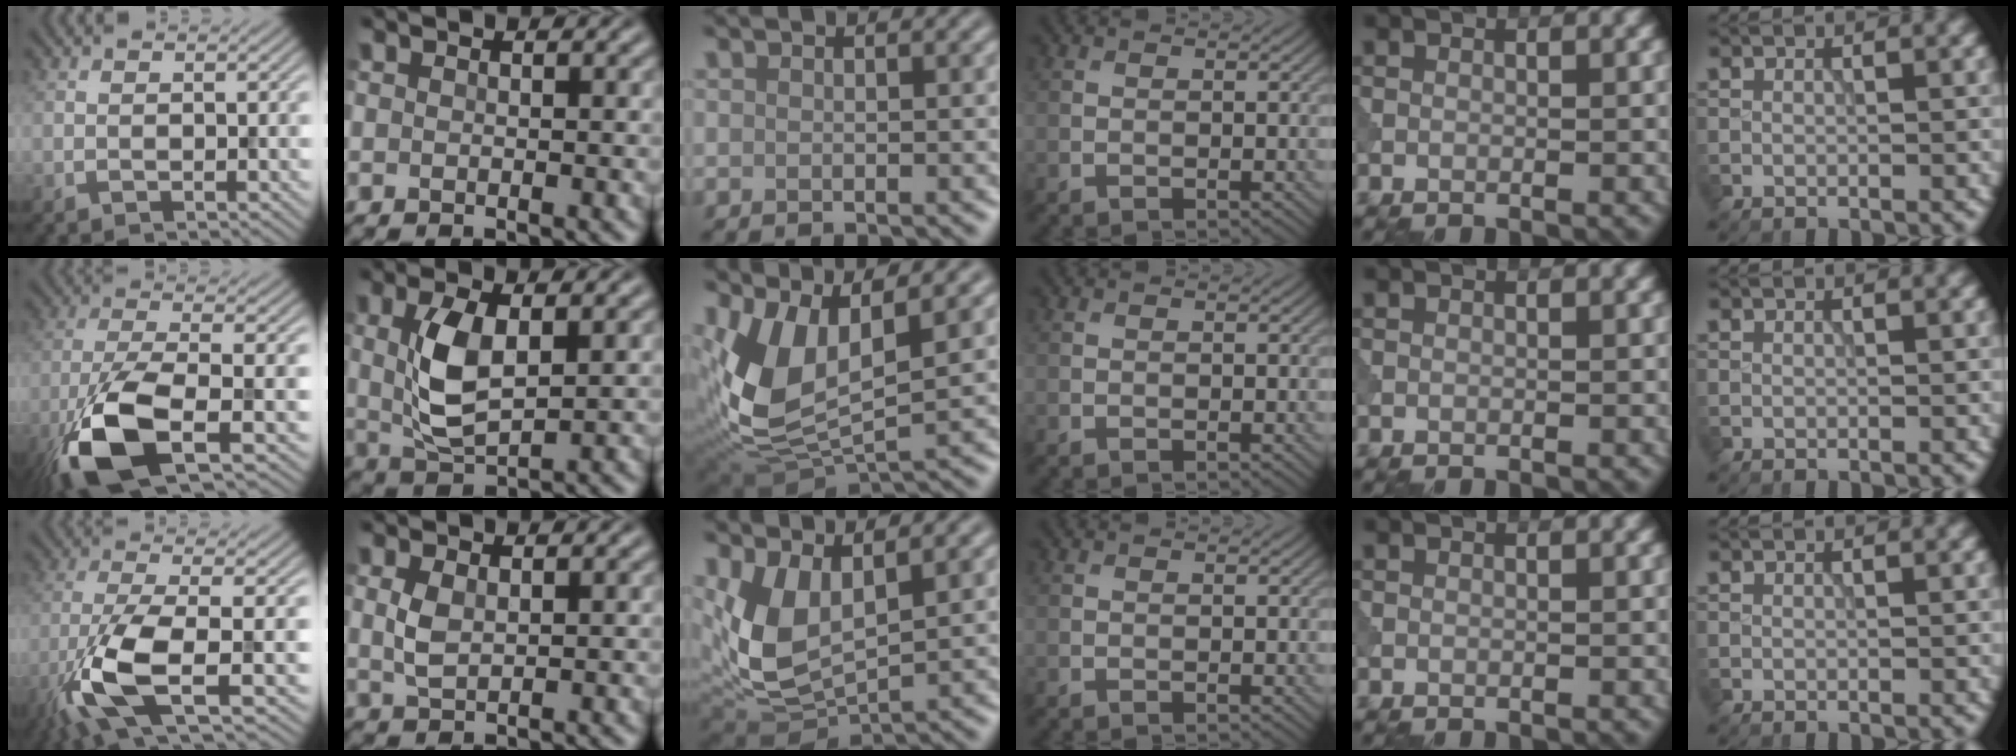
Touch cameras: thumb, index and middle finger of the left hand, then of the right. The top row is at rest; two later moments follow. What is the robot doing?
{"motion": "wipe", "object": "makeup brush"}